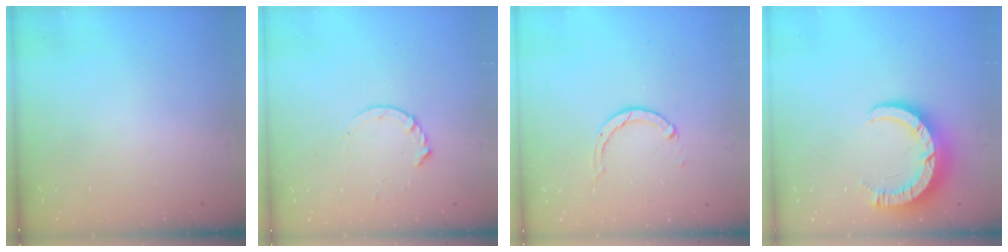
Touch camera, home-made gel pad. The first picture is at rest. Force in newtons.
{"total": 4.2, "press": 4.2, "slide": 0.5}
{"total": 3.2, "press": 3.1, "slide": 0.4}
{"total": 9.2, "press": 9.2, "slide": 0.7}